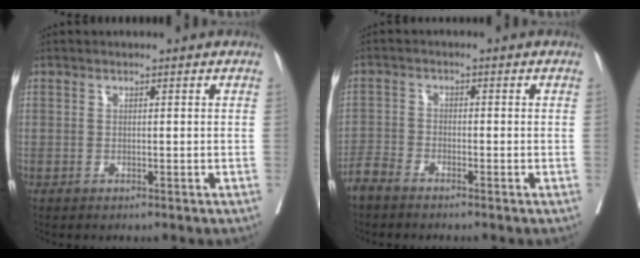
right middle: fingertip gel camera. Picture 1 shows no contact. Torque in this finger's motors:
{"motor_torque": [1.02, -1.12, 0.05, 0.05]}